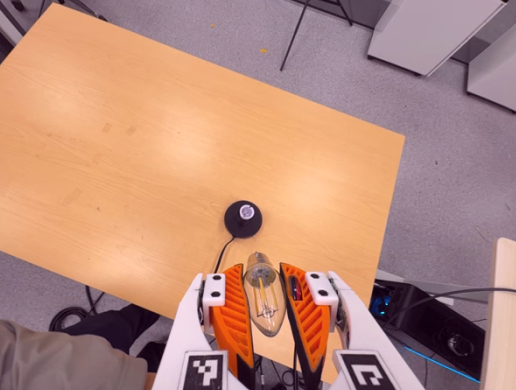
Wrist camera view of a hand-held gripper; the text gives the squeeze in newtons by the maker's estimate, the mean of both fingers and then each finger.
{"total": 18.6, "left": 20.2, "right": 17.0}